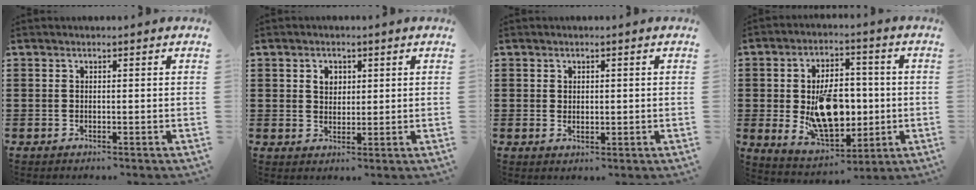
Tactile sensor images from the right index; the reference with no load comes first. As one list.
[{"total": 2.7, "force": [1.0, 2.2, 1.2], "torque": [-0.033, 0.010, 0.018]}, {"total": 1.1, "force": [0.5, 0.9, 0.5], "torque": [-0.012, 0.007, 0.009]}, {"total": 13.0, "force": [-1.0, 7.9, 10.2], "torque": [-0.170, -0.001, -0.013]}]